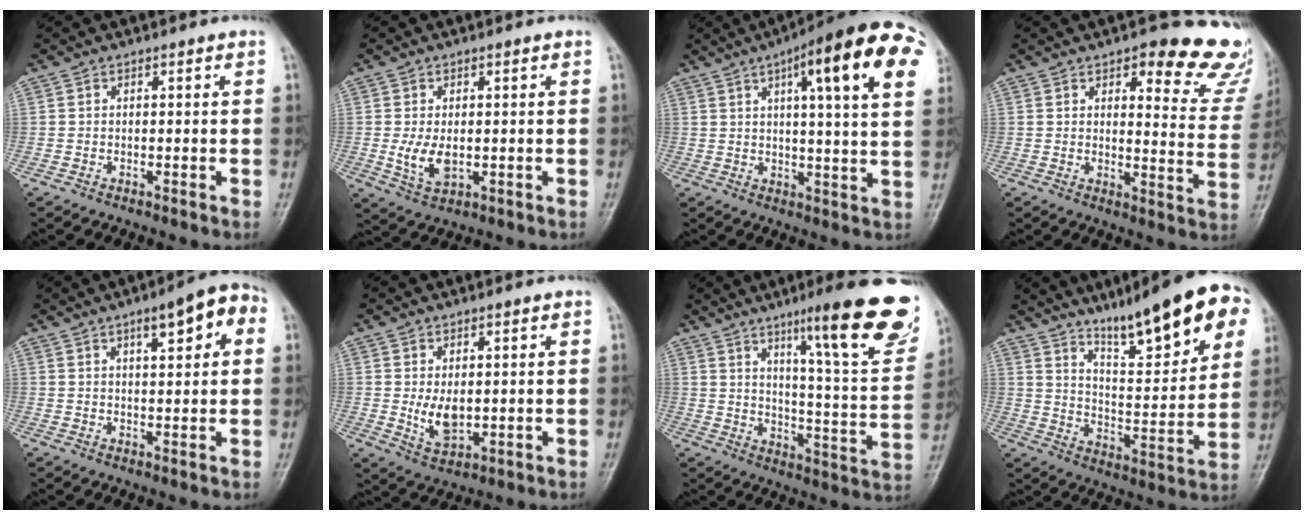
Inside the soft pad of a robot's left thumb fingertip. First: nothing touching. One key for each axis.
{"total": 5.3, "fx": -0.1, "fy": 3.1, "fz": 4.3, "tx": -0.080, "ty": -0.013, "tz": 0.005}
{"total": 20.5, "fx": 8.2, "fy": 4.3, "fz": 18.3, "tx": -0.236, "ty": 0.003, "tz": 0.103}
{"total": 17.4, "fx": 11.7, "fy": 6.5, "fz": 11.1, "tx": -0.077, "ty": -0.067, "tz": 0.122}
{"total": 8.8, "fx": 3.4, "fy": 3.1, "fz": 7.5, "tx": -0.080, "ty": 0.011, "tz": 0.040}
{"total": 5.3, "fx": 0.5, "fy": 3.1, "fz": 4.3, "tx": -0.066, "ty": -0.015, "tz": 0.022}
{"total": 23.8, "fx": 14.0, "fy": 3.7, "fz": 18.8, "tx": -0.232, "ty": -0.063, "tz": 0.205}
{"total": 20.9, "fx": 12.8, "fy": 4.6, "fz": 15.9, "tx": -0.196, "ty": -0.051, "tz": 0.201}